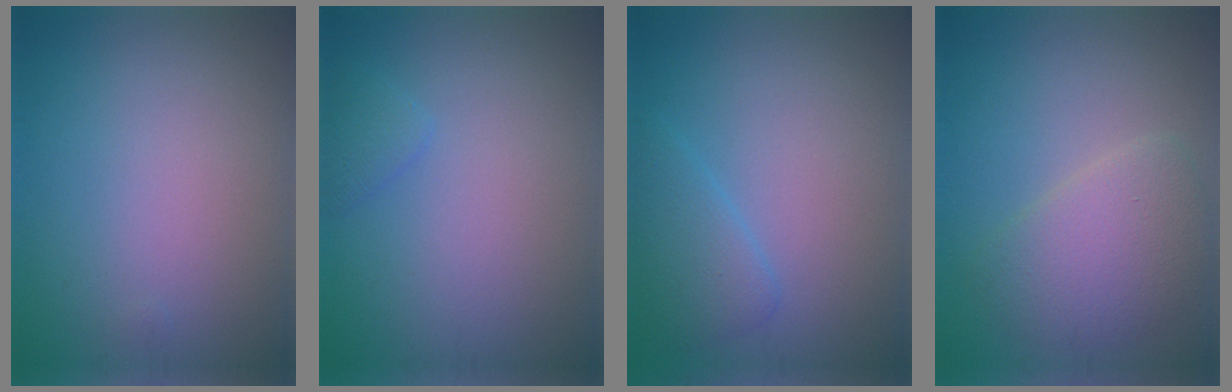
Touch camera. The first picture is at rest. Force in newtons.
{"total": 1.1, "press": 1.1, "slide": 0.0}
{"total": 2.6, "press": 2.6, "slide": 0.1}
{"total": 4.0, "press": 3.9, "slide": 0.5}